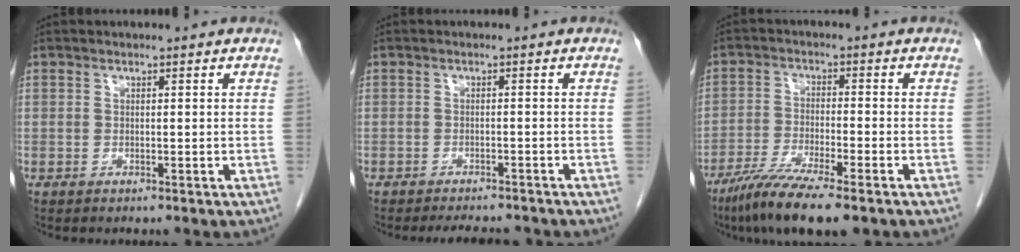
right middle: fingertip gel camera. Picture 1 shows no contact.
{"total": 5.6, "force": [-5.2, 1.3, 1.7], "torque": [-0.019, -0.006, -0.067]}
{"total": 10.1, "force": [-7.2, 0.8, 7.0], "torque": [-0.122, -0.027, -0.122]}